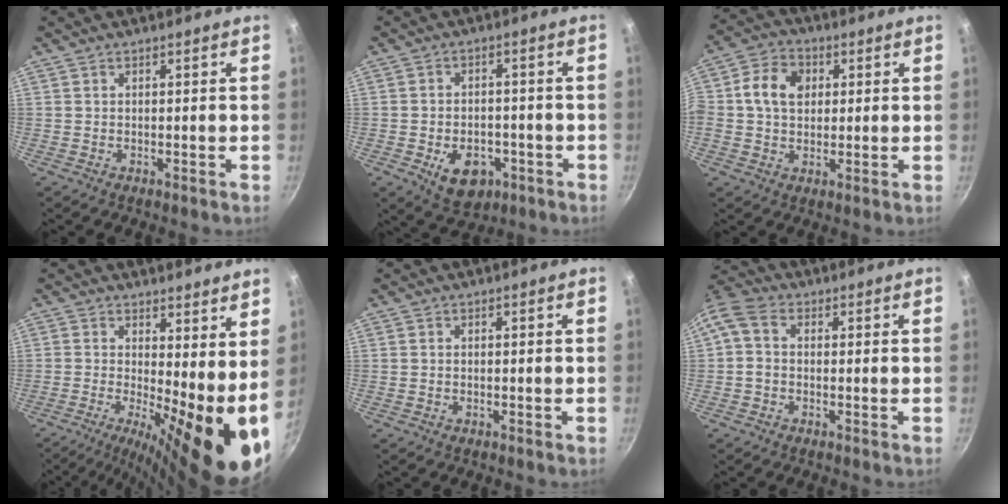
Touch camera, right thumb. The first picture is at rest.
{"total": 9.1, "force": [-3.5, 6.3, 5.6], "torque": [-0.056, 0.011, -0.045]}
{"total": 8.8, "force": [1.6, 6.7, 5.4], "torque": [-0.081, 0.009, 0.009]}
{"total": 13.6, "force": [-0.5, 3.8, 13.0], "torque": [-0.180, -0.015, -0.009]}
{"total": 0.0}
{"total": 6.3, "force": [0.4, 4.8, 4.1], "torque": [-0.096, 0.022, -0.009]}